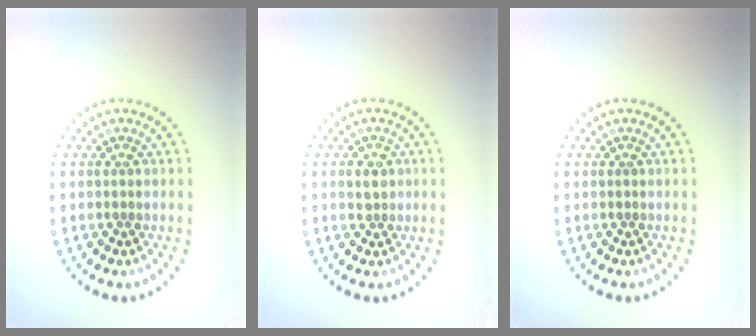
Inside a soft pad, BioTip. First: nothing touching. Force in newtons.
{"total": 1.2, "press": 1.2, "slide": 0.2}
{"total": 0.0}